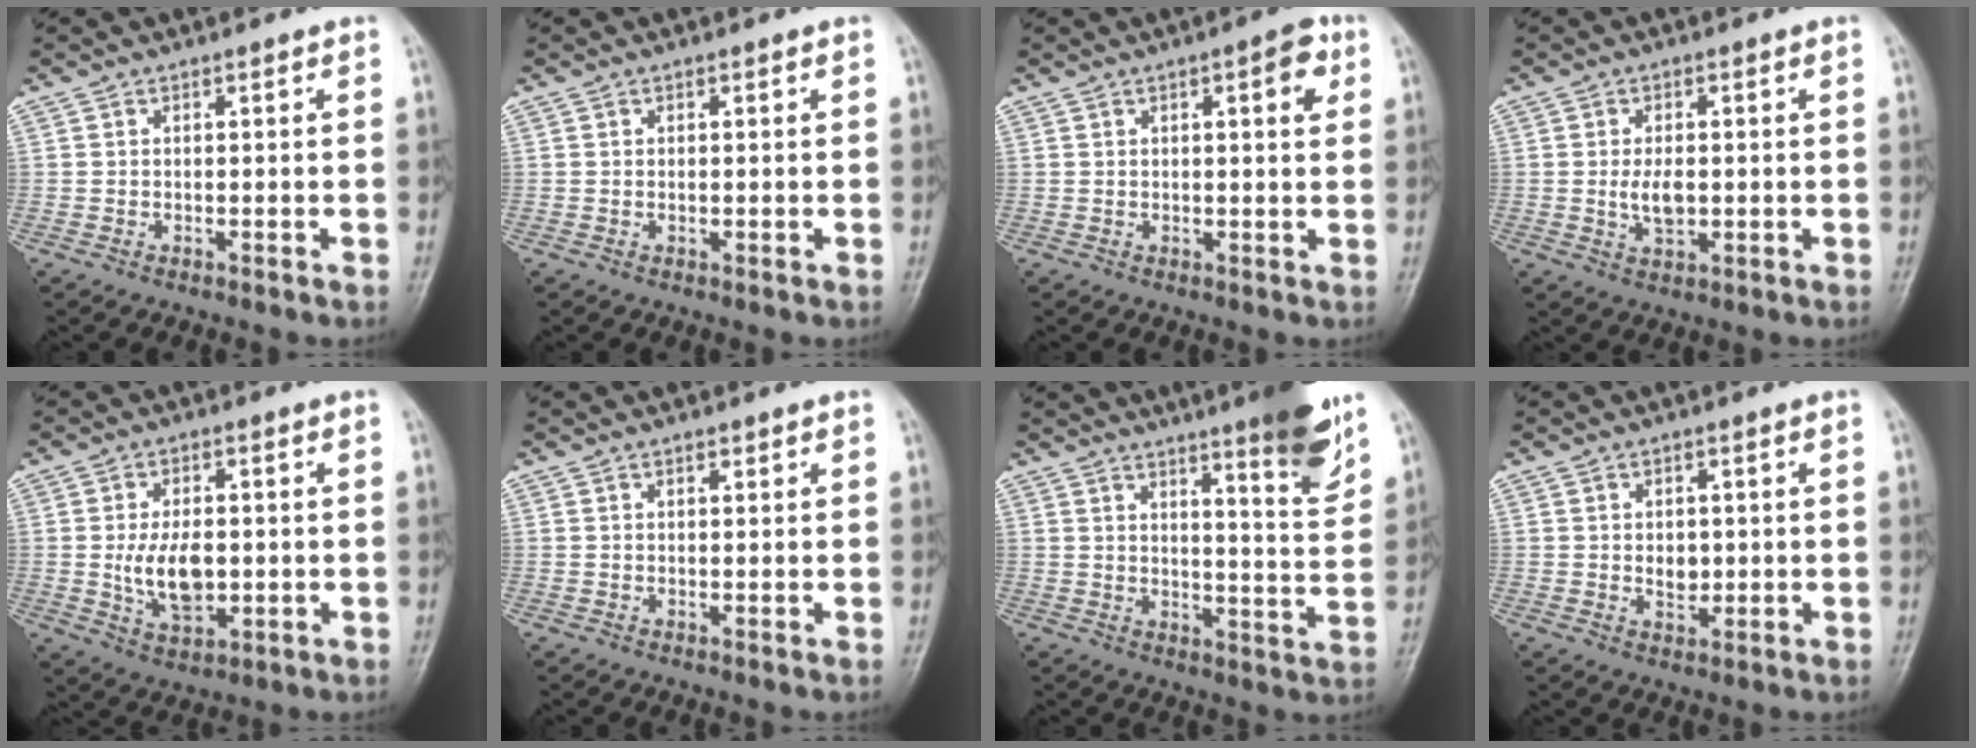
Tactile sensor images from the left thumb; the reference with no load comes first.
{"total": 0.5, "force": [0.2, 0.3, 0.4], "torque": [-0.005, -0.001, 0.003]}
{"total": 4.8, "force": [1.8, 1.5, 4.2], "torque": [-0.046, -0.002, 0.019]}
{"total": 4.6, "force": [-0.1, 2.5, 3.8], "torque": [-0.068, -0.004, -0.001]}
{"total": 9.1, "force": [-0.4, 5.3, 7.4], "torque": [-0.116, -0.006, -0.001]}
{"total": 1.1, "force": [0.7, 0.5, 0.7], "torque": [-0.006, -0.002, 0.009]}
{"total": 11.8, "force": [7.7, 1.4, 8.7], "torque": [-0.100, -0.053, 0.109]}
{"total": 3.6, "force": [0.2, 2.6, 2.5], "torque": [-0.023, -0.003, 0.008]}